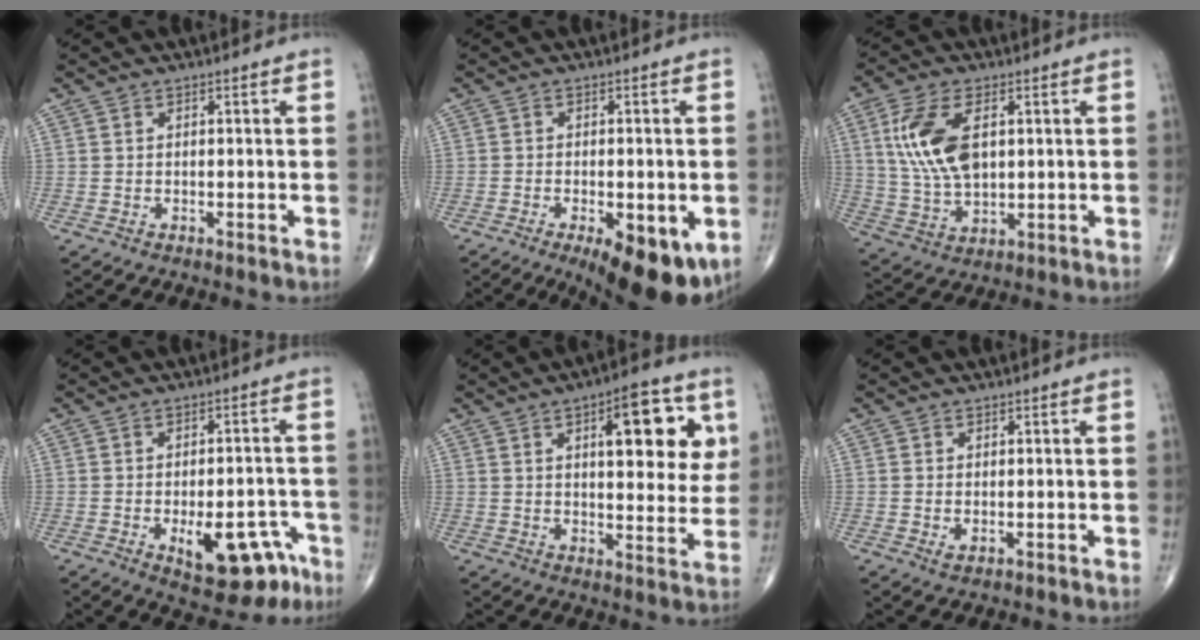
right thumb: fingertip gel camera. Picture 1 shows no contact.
{"total": 13.9, "force": [-5.8, 5.7, 11.3], "torque": [-0.137, -0.010, -0.072]}
{"total": 13.0, "force": [3.2, 7.0, 10.5], "torque": [-0.211, -0.007, 0.068]}
{"total": 13.1, "force": [-6.1, 6.2, 9.8], "torque": [-0.104, 0.034, -0.072]}
{"total": 16.0, "force": [5.4, 6.2, 13.6], "torque": [-0.143, -0.014, 0.071]}
{"total": 1.3, "force": [-0.2, 0.8, 1.0], "torque": [-0.017, -0.002, 0.001]}